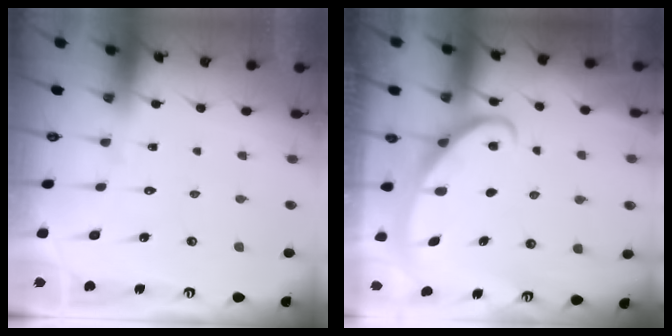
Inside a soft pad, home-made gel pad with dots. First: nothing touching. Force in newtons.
{"total": 2.8, "press": 2.8, "slide": 0.4}